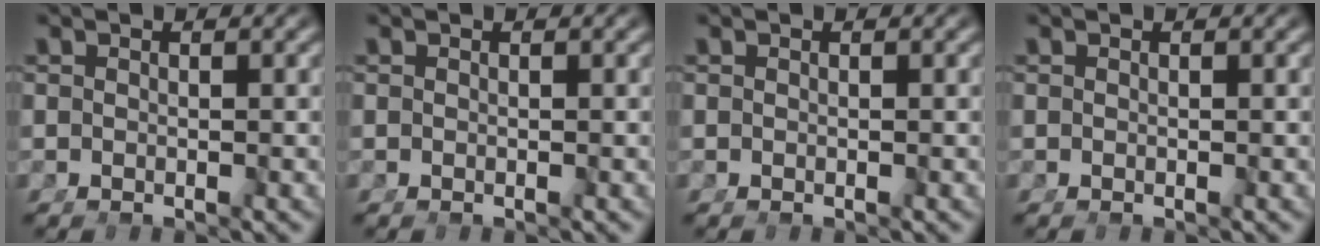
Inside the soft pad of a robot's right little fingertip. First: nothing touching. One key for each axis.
{"total": 0.0}
{"total": 0.0}
{"total": 0.0}